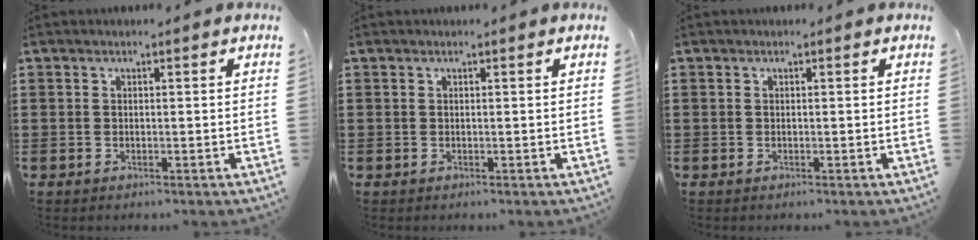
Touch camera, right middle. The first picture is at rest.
{"total": 0.0}
{"total": 0.0}